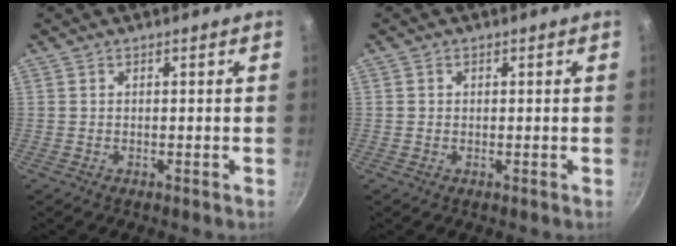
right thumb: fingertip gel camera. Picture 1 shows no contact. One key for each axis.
{"total": 0.7, "fx": 0.1, "fy": 0.6, "fz": 0.1, "tx": 0.001, "ty": 0.000, "tz": -0.001}